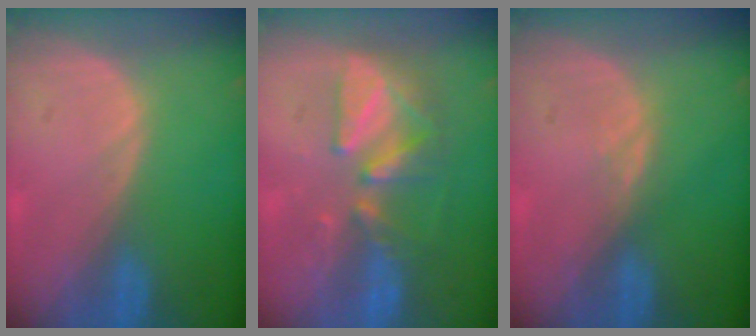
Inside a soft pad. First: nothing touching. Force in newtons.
{"total": 8.4, "press": 7.7, "slide": 3.4}
{"total": 0.9, "press": 0.9, "slide": 0.4}